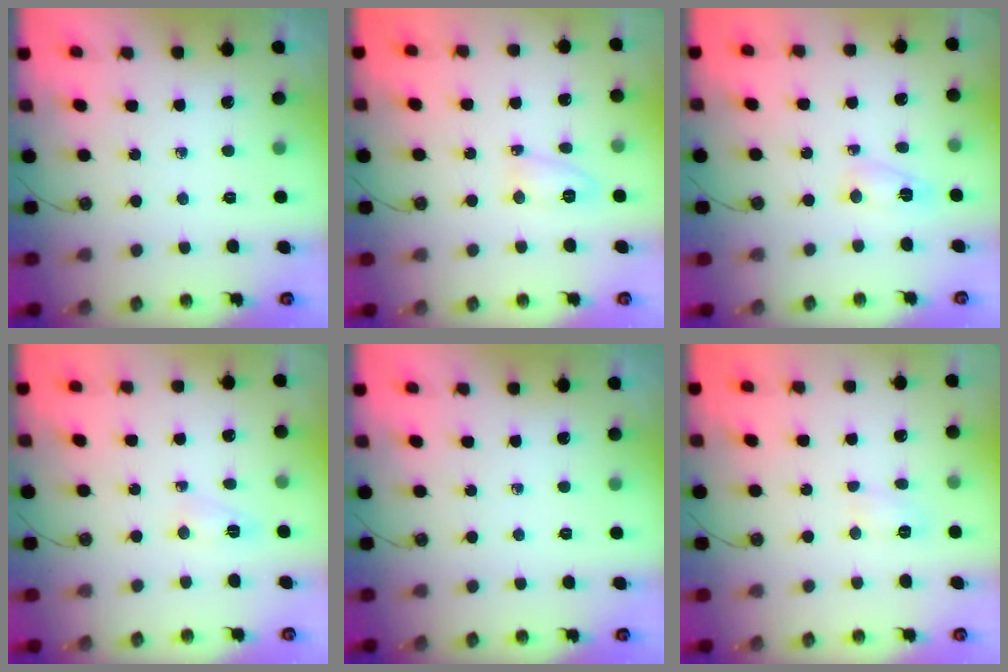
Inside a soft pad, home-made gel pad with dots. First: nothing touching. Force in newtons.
{"total": 4.4, "press": 4.3, "slide": 0.9}
{"total": 3.1, "press": 3.1, "slide": 0.3}
{"total": 2.9, "press": 2.8, "slide": 0.5}
{"total": 0.0}
{"total": 3.9, "press": 3.9, "slide": 0.4}